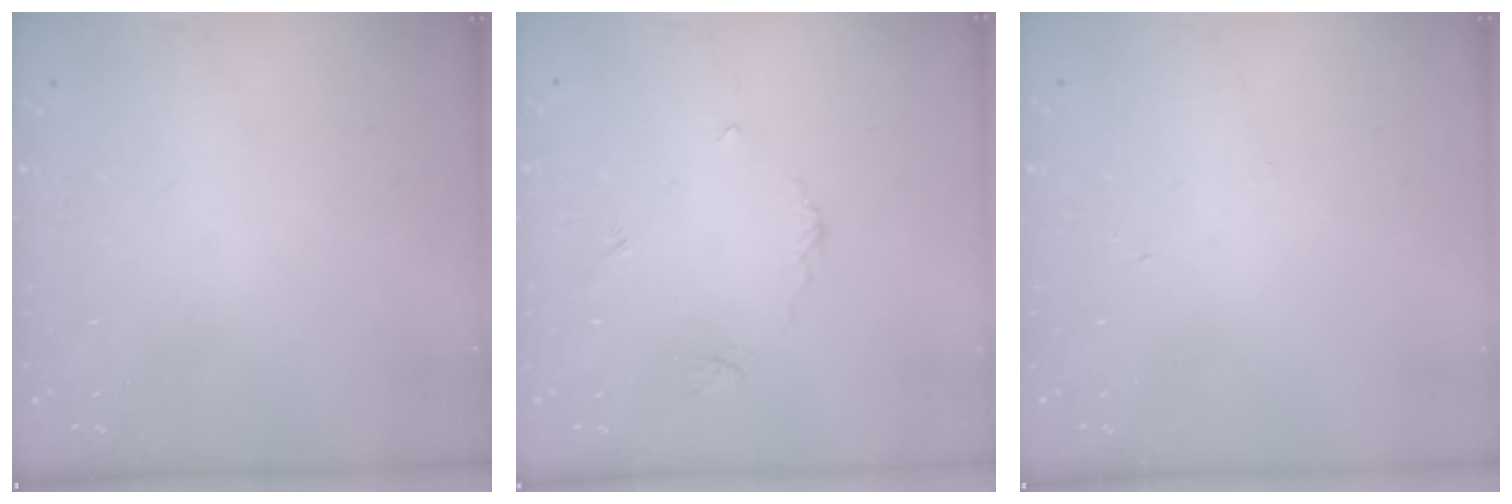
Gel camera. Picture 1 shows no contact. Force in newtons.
{"total": 3.4, "press": 3.4, "slide": 0.4}
{"total": 3.0, "press": 3.0, "slide": 0.4}